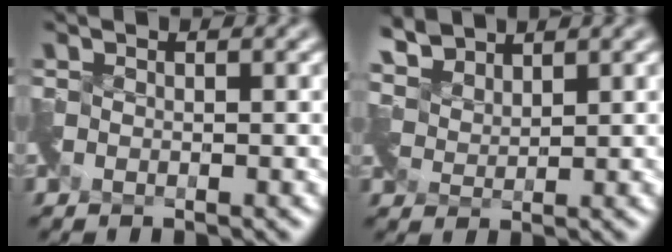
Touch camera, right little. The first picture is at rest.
{"total": 4.3, "force": [4.0, 1.4, 0.7], "torque": [-0.034, -0.006, 0.090]}